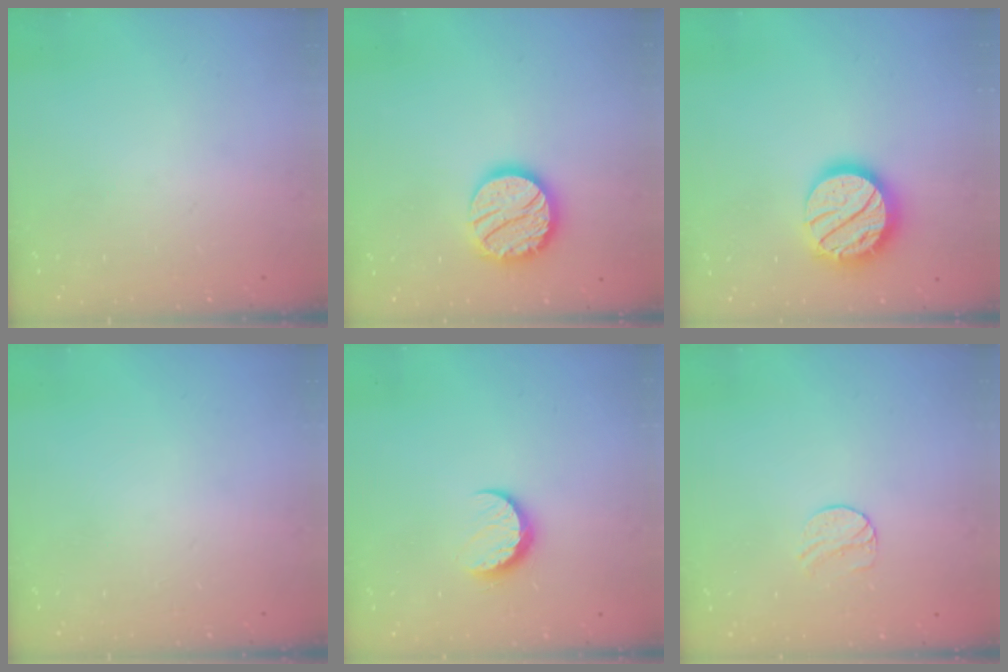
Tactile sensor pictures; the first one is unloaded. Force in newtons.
{"total": 16.6, "press": 16.6, "slide": 1.2}
{"total": 18.0, "press": 17.9, "slide": 1.4}
{"total": 0.0}
{"total": 7.1, "press": 7.1, "slide": 0.7}
{"total": 7.2, "press": 7.2, "slide": 0.7}